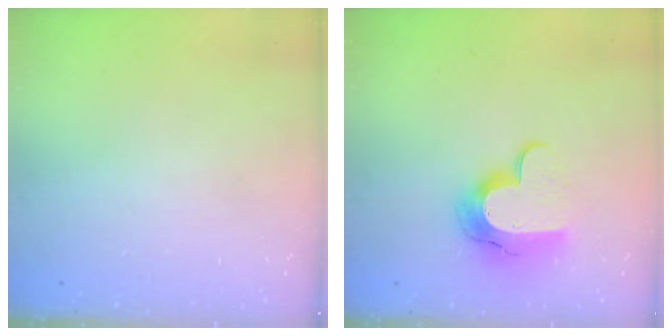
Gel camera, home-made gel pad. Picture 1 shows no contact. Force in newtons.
{"total": 13.0, "press": 13.0, "slide": 1.0}